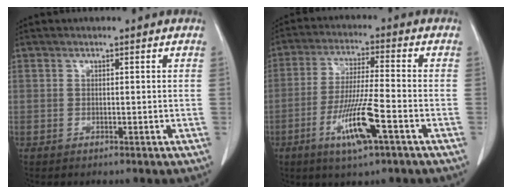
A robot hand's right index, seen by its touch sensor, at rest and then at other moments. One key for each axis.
{"total": 10.1, "fx": -4.4, "fy": 0.3, "fz": 9.1, "tx": -0.177, "ty": -0.015, "tz": -0.081}